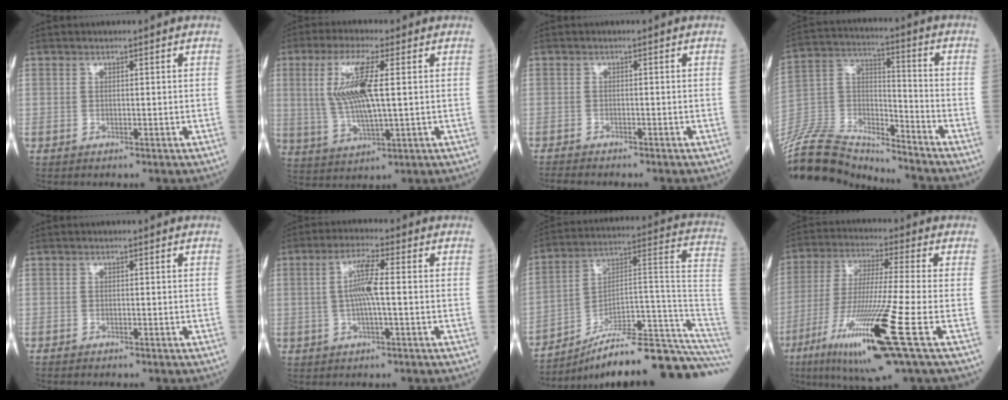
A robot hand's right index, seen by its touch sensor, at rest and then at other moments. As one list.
[{"total": 10.0, "force": [1.9, 1.4, 9.7], "torque": [-0.209, 0.001, 0.040]}, {"total": 4.0, "force": [-3.6, 0.5, 1.6], "torque": [-0.029, -0.011, -0.054]}, {"total": 21.0, "force": [-20.1, 3.1, 5.2], "torque": [-0.125, 0.018, -0.349]}, {"total": 1.2, "force": [-1.1, 0.2, 0.5], "torque": [-0.011, -0.003, -0.014]}, {"total": 5.6, "force": [0.1, 0.3, 5.6], "torque": [-0.112, 0.005, -0.001]}, {"total": 23.9, "force": [-19.6, 0.6, 13.6], "torque": [-0.111, 0.053, -0.292]}, {"total": 17.3, "force": [-7.2, -0.8, 15.7], "torque": [-0.320, -0.046, -0.135]}]